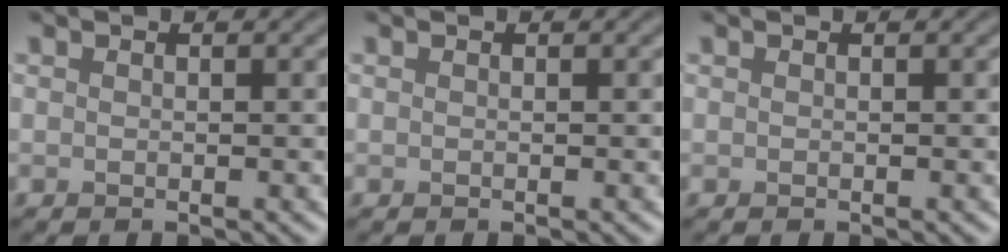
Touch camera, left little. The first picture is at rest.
{"total": 0.0}
{"total": 0.0}